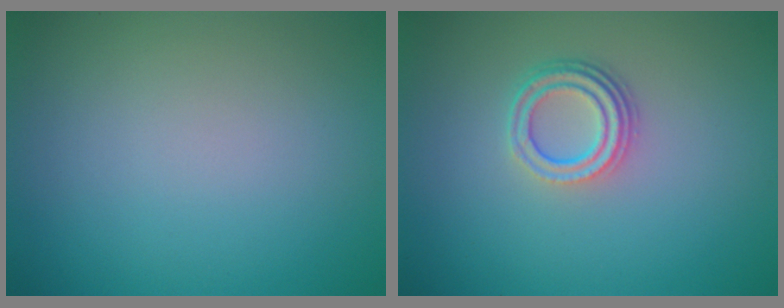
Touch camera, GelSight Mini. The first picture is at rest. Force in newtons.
{"total": 3.3, "press": 2.4, "slide": 2.3}